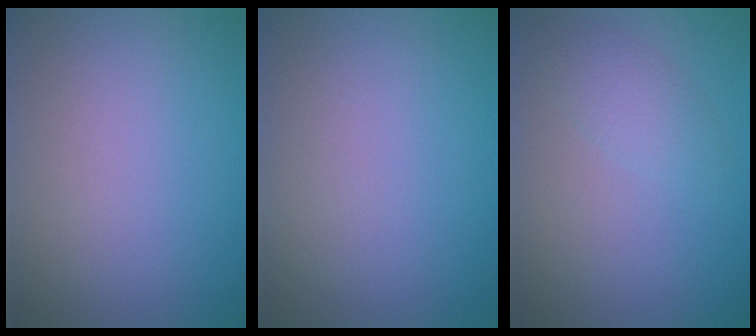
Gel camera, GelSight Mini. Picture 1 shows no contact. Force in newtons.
{"total": 0.0}
{"total": 2.0, "press": 2.0, "slide": 0.1}